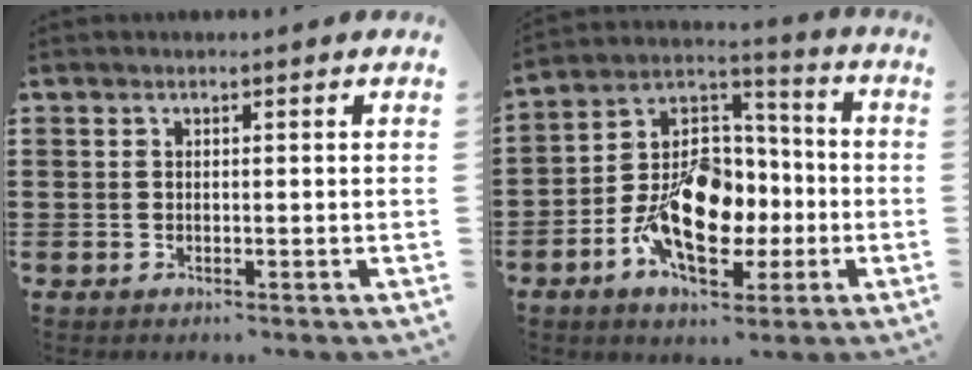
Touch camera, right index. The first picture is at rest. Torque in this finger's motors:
{"motor_torque": [2.14, 0.00, 1.05, 0.21]}